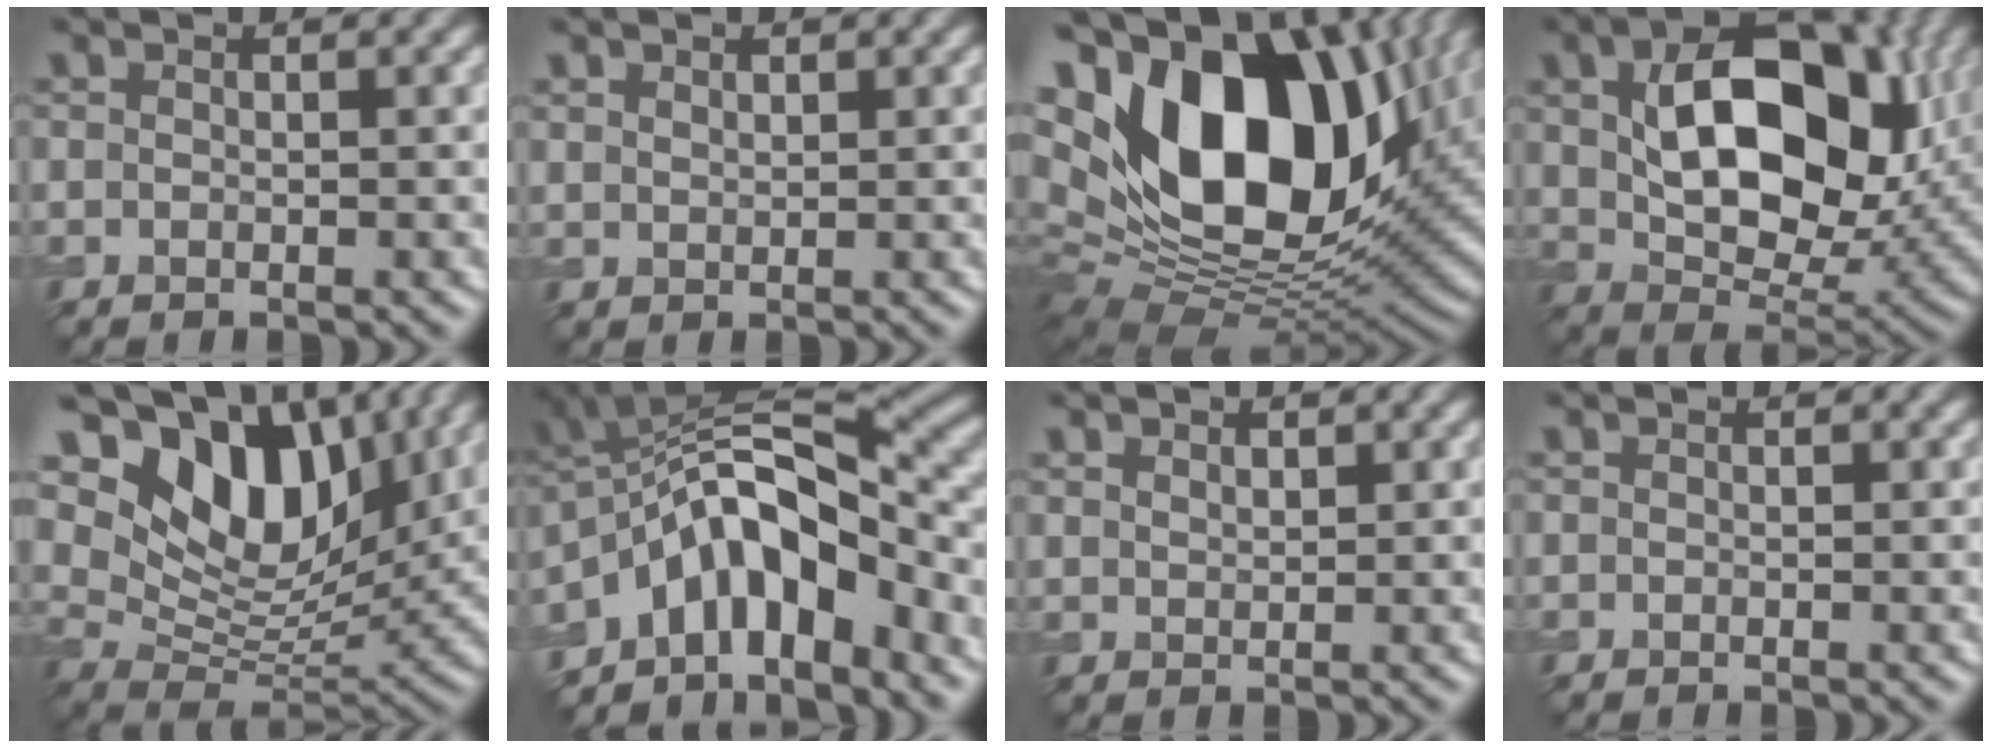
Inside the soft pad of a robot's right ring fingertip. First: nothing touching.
{"total": 1.0, "force": [0.9, 0.4, -0.2], "torque": [0.006, 0.005, 0.017]}
{"total": 18.8, "force": [6.1, 11.3, 13.8], "torque": [-0.249, 0.020, 0.108]}
{"total": 13.8, "force": [2.9, 8.8, 10.2], "torque": [-0.168, 0.003, 0.062]}
{"total": 13.3, "force": [7.1, 7.9, 7.9], "torque": [-0.131, 0.012, 0.124]}
{"total": 9.7, "force": [-4.1, 4.6, 7.4], "torque": [-0.101, 0.025, -0.082]}
{"total": 1.2, "force": [1.1, 0.6, -0.1], "torque": [0.004, 0.006, 0.019]}
{"total": 0.0}